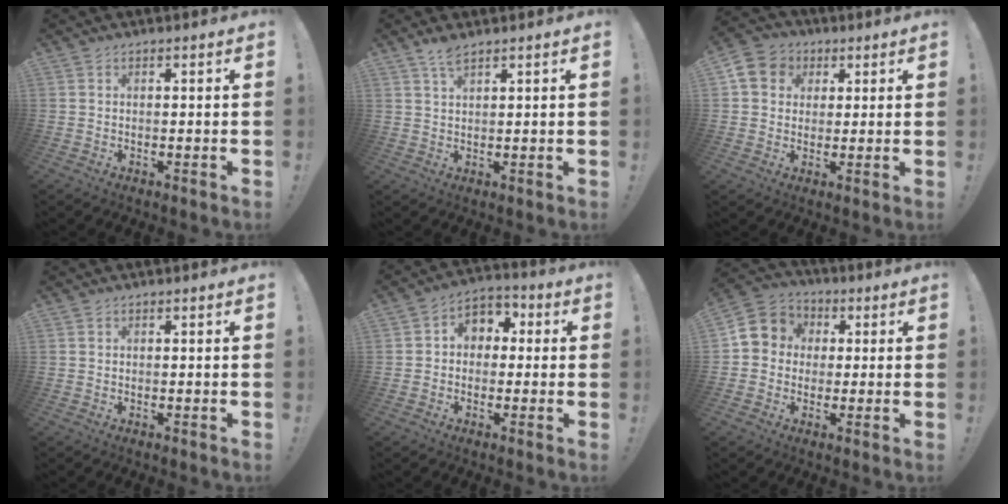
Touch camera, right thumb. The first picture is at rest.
{"total": 3.5, "force": [2.7, 0.6, 2.1], "torque": [-0.031, -0.016, 0.046]}
{"total": 8.5, "force": [2.4, 7.5, 3.0], "torque": [-0.041, -0.002, 0.050]}
{"total": 0.0}
{"total": 6.2, "force": [-0.5, 5.5, 2.6], "torque": [-0.039, 0.015, -0.003]}
{"total": 8.2, "force": [0.4, 7.8, 2.5], "torque": [-0.039, 0.011, 0.013]}